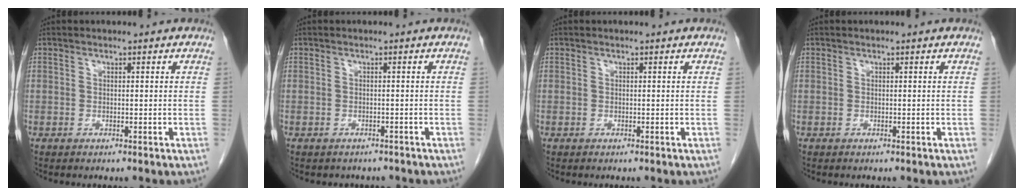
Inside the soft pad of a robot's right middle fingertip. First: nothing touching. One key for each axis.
{"total": 3.3, "fx": -2.8, "fy": 1.6, "fz": 0.4, "tx": -0.011, "ty": 0.001, "tz": -0.034}
{"total": 0.0}
{"total": 0.0}